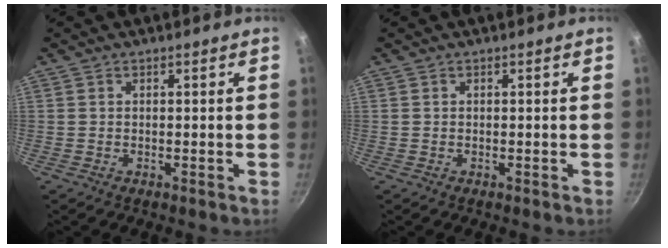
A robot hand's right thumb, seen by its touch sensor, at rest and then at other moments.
{"total": 0.0}